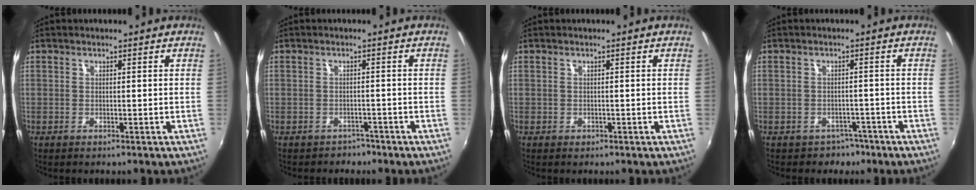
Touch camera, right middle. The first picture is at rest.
{"total": 2.9, "force": [-2.3, 1.7, 0.1], "torque": [-0.010, -0.005, -0.033]}
{"total": 0.5, "force": [-0.3, 0.5, 0.1], "torque": [0.000, -0.002, -0.004]}
{"total": 3.7, "force": [-2.4, 2.7, 0.3], "torque": [-0.012, 0.004, -0.031]}